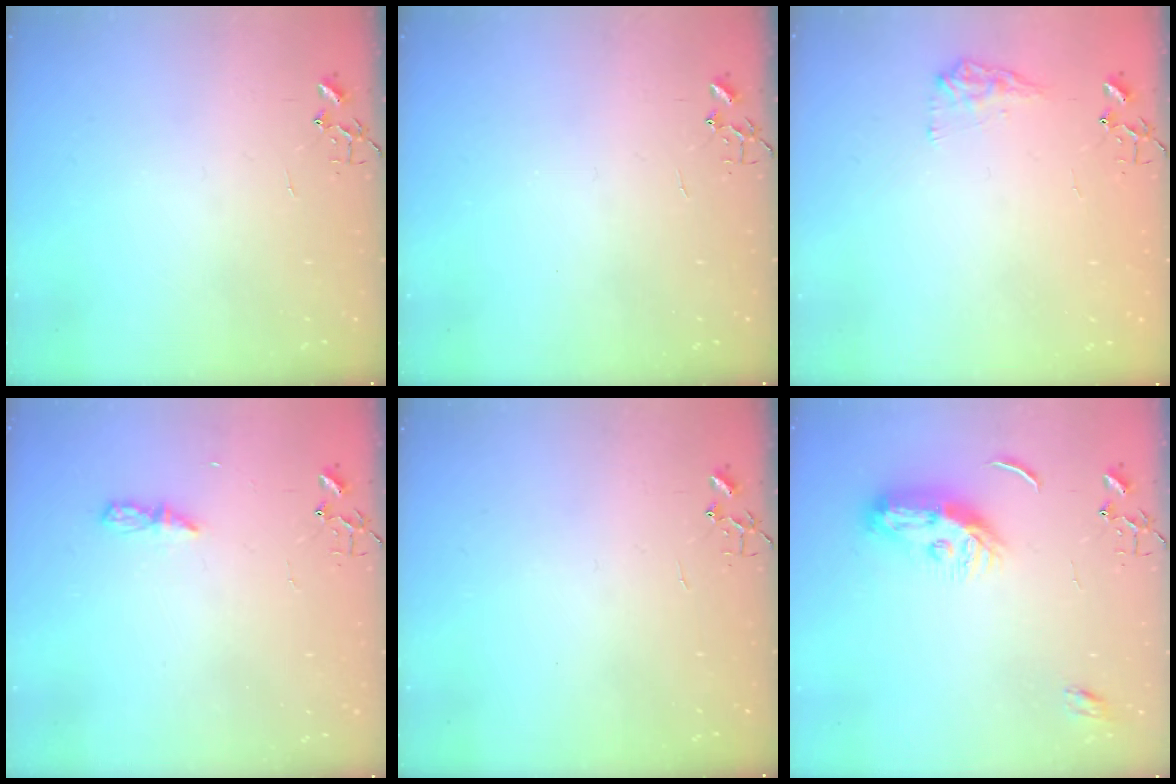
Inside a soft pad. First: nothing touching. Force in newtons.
{"total": 0.0}
{"total": 8.9, "press": 8.9, "slide": 0.4}
{"total": 4.9, "press": 4.9, "slide": 0.6}
{"total": 0.0}
{"total": 10.2, "press": 10.2, "slide": 0.5}